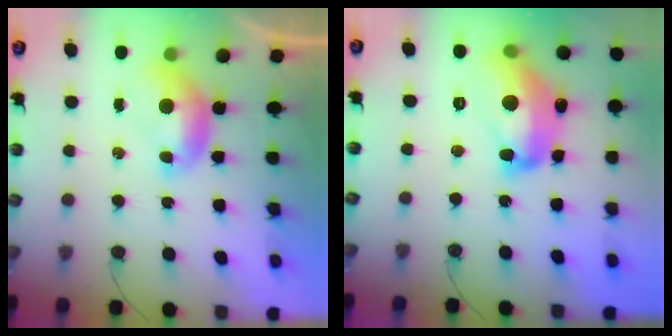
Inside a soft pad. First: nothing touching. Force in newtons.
{"total": 13.0, "press": 13.0, "slide": 0.9}